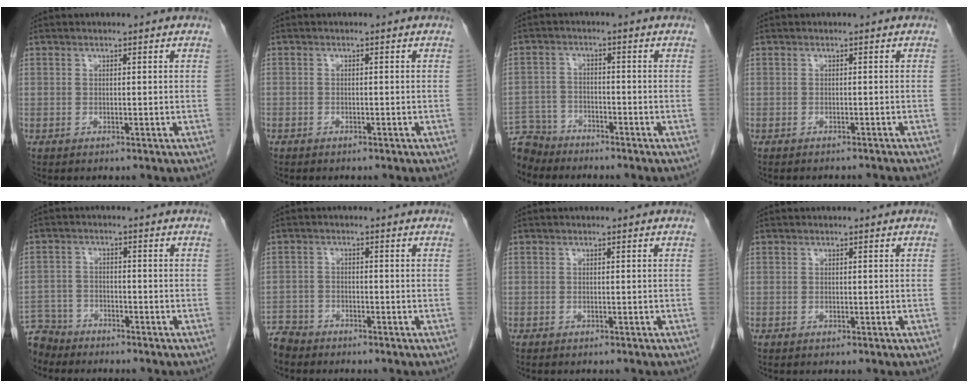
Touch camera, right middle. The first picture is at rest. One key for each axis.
{"total": 1.0, "fx": -0.8, "fy": 0.5, "fz": 0.2, "tx": -0.008, "ty": 0.002, "tz": -0.011}
{"total": 6.6, "fx": -6.2, "fy": 2.2, "fz": -0.4, "tx": 0.009, "ty": -0.001, "tz": -0.119}
{"total": 5.3, "fx": -4.9, "fy": 1.0, "fz": 1.5, "tx": -0.017, "ty": -0.006, "tz": -0.053}
{"total": 6.3, "fx": -5.8, "fy": 2.4, "fz": -0.4, "tx": 0.006, "ty": -0.004, "tz": -0.110}
{"total": 4.3, "fx": -4.1, "fy": 1.4, "fz": 0.2, "tx": -0.002, "ty": -0.009, "tz": -0.081}
{"total": 2.0, "fx": -1.8, "fy": 0.3, "fz": 0.8, "tx": -0.011, "ty": -0.002, "tz": -0.019}
{"total": 0.0}